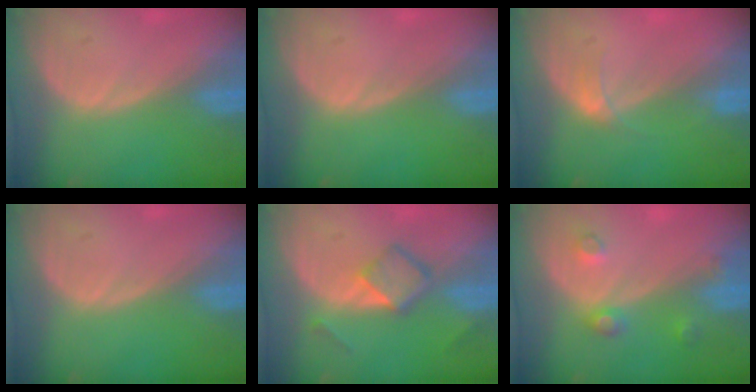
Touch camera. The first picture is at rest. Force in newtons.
{"total": 0.0}
{"total": 1.7, "press": 1.7, "slide": 0.2}
{"total": 0.0}
{"total": 5.1, "press": 4.8, "slide": 1.9}
{"total": 3.4, "press": 3.3, "slide": 0.9}